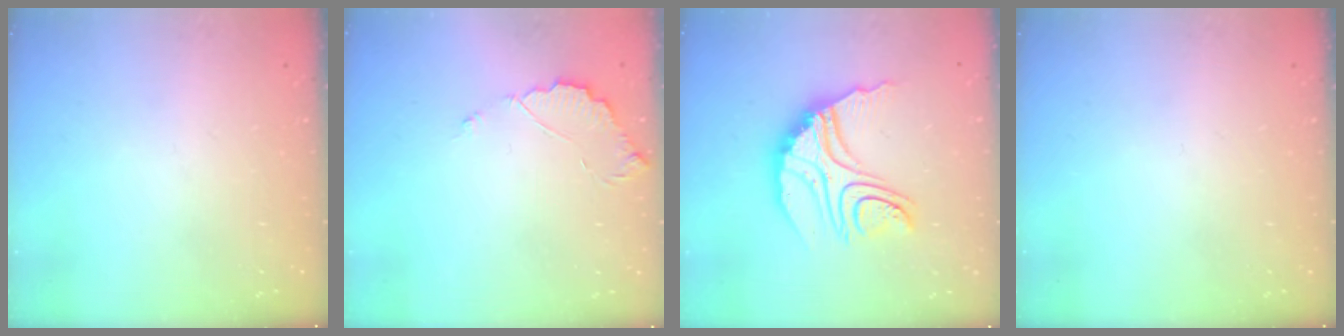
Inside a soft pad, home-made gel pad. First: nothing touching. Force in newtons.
{"total": 3.9, "press": 3.8, "slide": 0.3}
{"total": 14.9, "press": 14.9, "slide": 1.4}
{"total": 0.0}